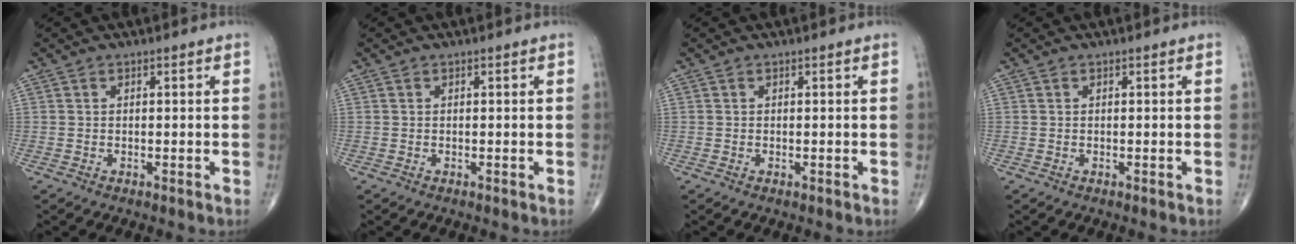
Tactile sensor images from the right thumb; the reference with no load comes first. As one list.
[{"total": 0.0}, {"total": 0.0}, {"total": 0.0}]